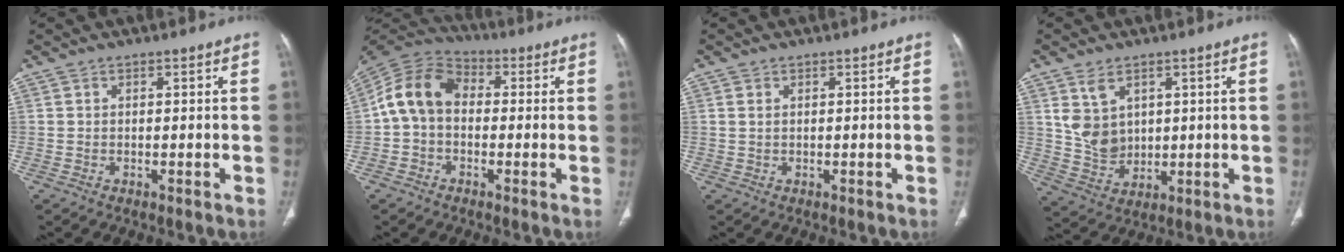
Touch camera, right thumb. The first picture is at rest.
{"total": 10.8, "force": [-0.2, 8.1, 7.1], "torque": [-0.125, 0.033, -0.020]}
{"total": 1.1, "force": [0.4, 0.7, 0.7], "torque": [-0.018, 0.002, 0.012]}
{"total": 7.2, "force": [2.9, 5.3, 4.0], "torque": [-0.062, -0.018, 0.074]}